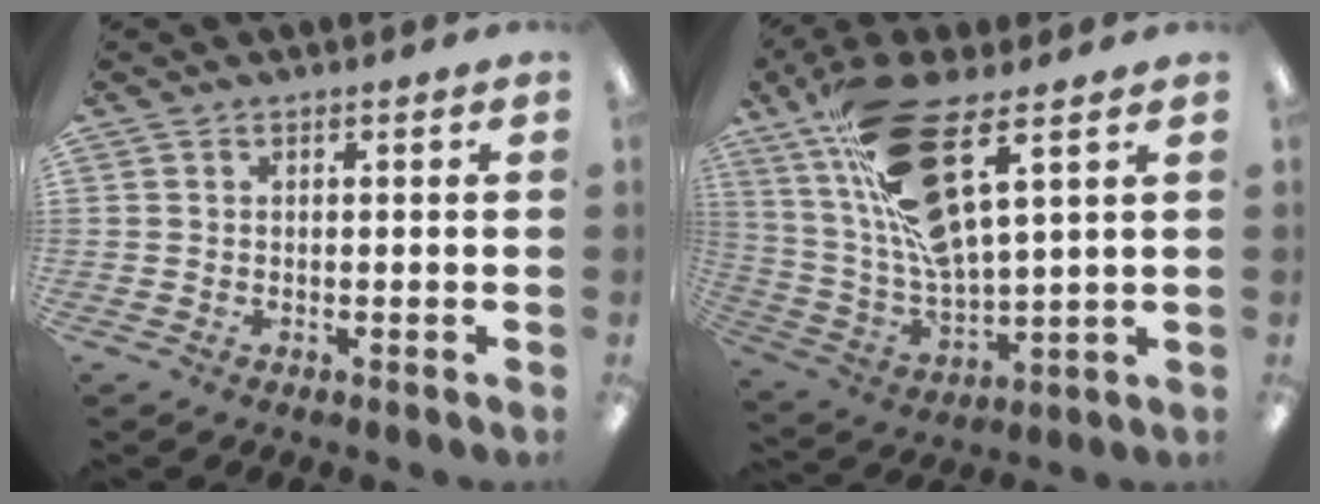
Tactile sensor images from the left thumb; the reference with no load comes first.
{"total": 19.8, "force": [10.9, 5.9, 15.4], "torque": [-0.301, -0.051, 0.182]}